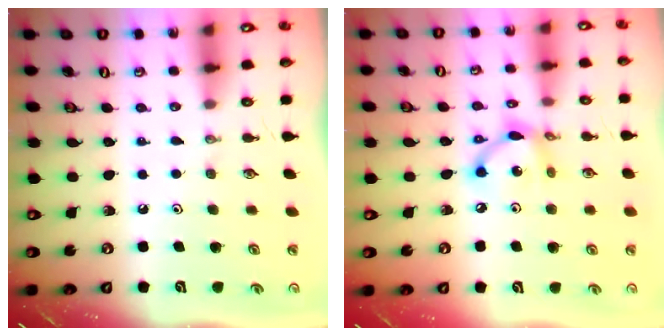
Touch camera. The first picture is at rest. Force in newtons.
{"total": 9.3, "press": 9.3, "slide": 0.7}